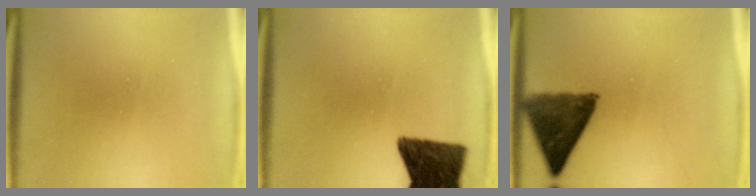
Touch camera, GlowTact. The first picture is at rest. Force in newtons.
{"total": 12.9}
{"total": 10.5}